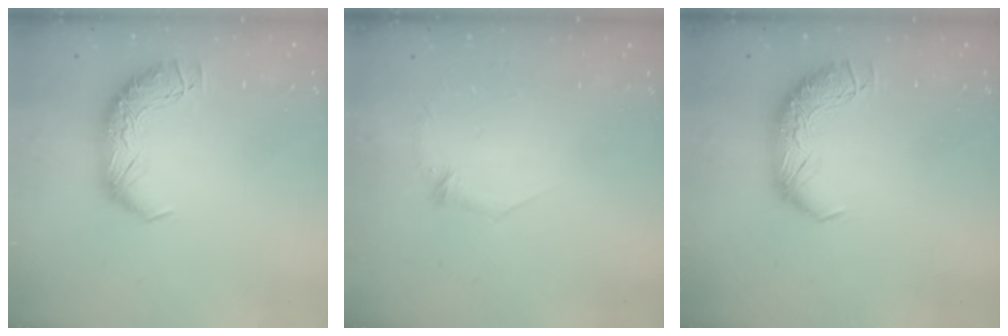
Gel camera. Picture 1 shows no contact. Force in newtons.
{"total": 6.8, "press": 6.8, "slide": 0.8}
{"total": 0.0}